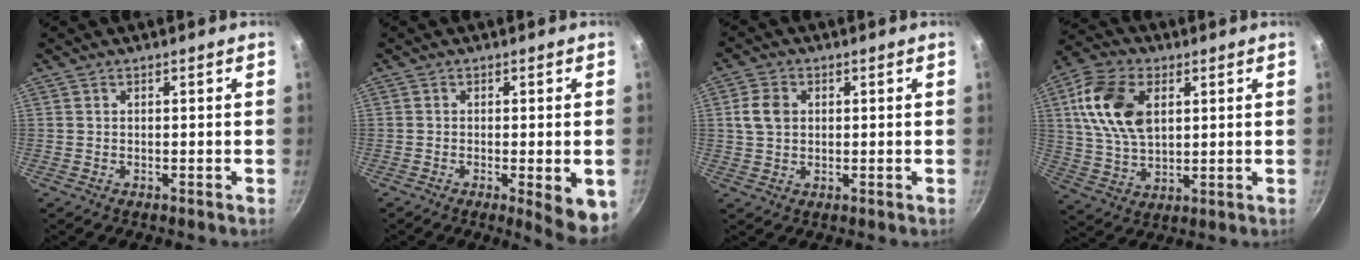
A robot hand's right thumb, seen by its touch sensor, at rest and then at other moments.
{"total": 7.3, "force": [-2.1, 1.8, 6.8], "torque": [-0.077, -0.004, -0.022]}
{"total": 5.1, "force": [0.9, 4.0, 3.1], "torque": [-0.048, 0.005, 0.014]}
{"total": 14.3, "force": [3.8, 9.0, 10.4], "torque": [-0.182, -0.003, 0.072]}